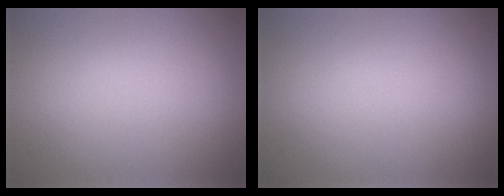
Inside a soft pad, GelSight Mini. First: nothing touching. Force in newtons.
{"total": 0.0}